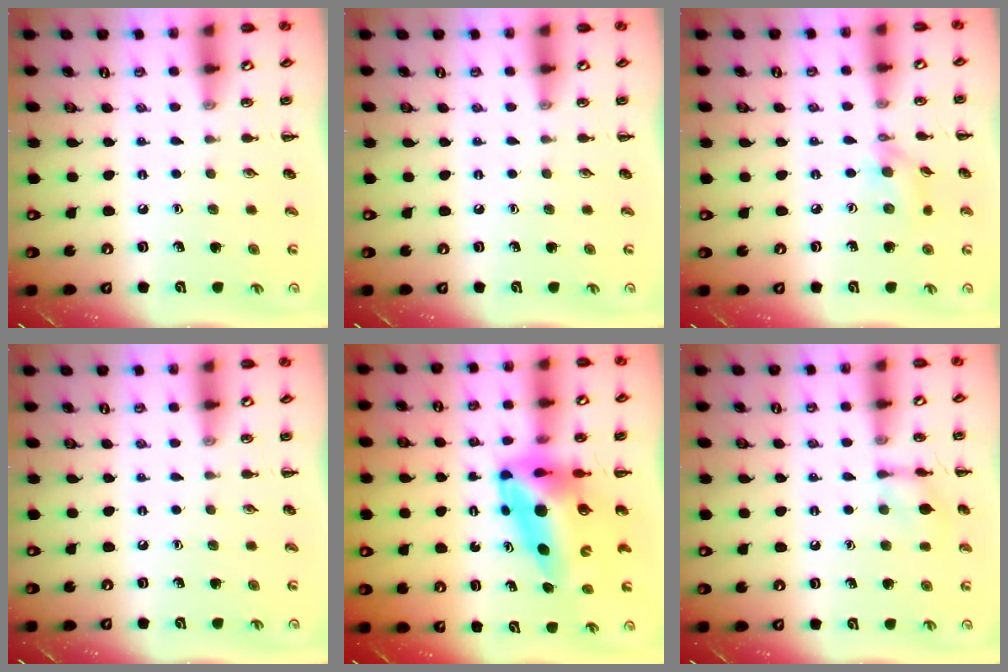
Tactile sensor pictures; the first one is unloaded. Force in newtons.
{"total": 0.0}
{"total": 4.9, "press": 4.9, "slide": 0.5}
{"total": 0.0}
{"total": 11.9, "press": 11.3, "slide": 3.7}
{"total": 7.9, "press": 7.8, "slide": 1.0}